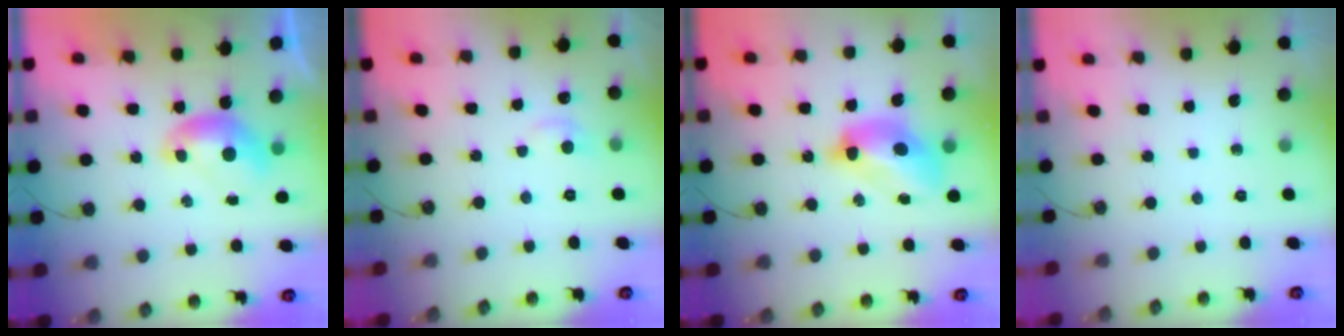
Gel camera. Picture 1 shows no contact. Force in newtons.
{"total": 1.1, "press": 0.7, "slide": 0.9}
{"total": 8.6, "press": 8.5, "slide": 1.3}
{"total": 0.0}